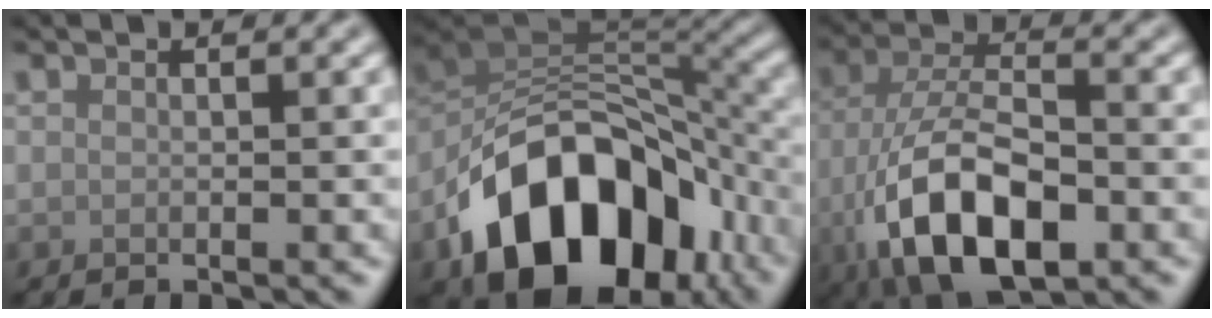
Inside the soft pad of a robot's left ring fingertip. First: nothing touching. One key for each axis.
{"total": 14.3, "fx": -7.2, "fy": 8.8, "fz": 8.6, "tx": -0.142, "ty": 0.006, "tz": -0.136}
{"total": 11.6, "fx": -4.6, "fy": 5.6, "fz": 9.1, "tx": -0.181, "ty": -0.008, "tz": -0.088}